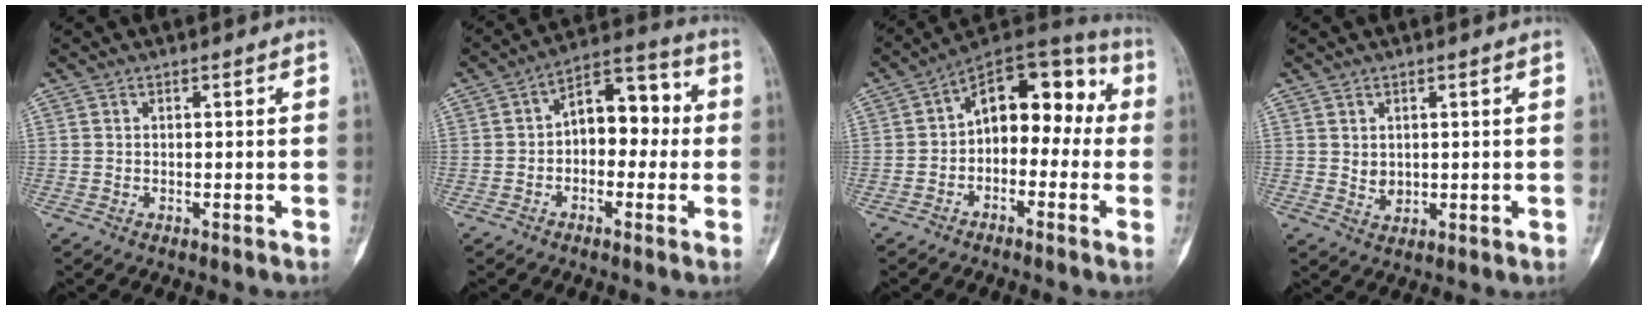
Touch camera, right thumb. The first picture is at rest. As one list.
[{"total": 10.8, "force": [0.0, 6.8, 8.3], "torque": [-0.086, 0.040, -0.014]}, {"total": 13.6, "force": [0.0, 8.7, 10.5], "torque": [-0.104, 0.055, -0.020]}, {"total": 2.2, "force": [0.6, 1.8, 1.1], "torque": [-0.012, -0.007, 0.019]}]